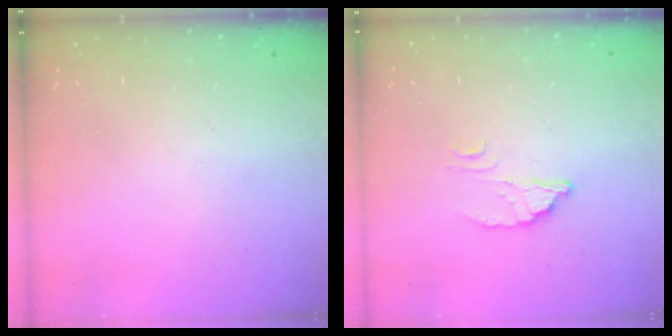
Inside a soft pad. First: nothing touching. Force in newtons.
{"total": 2.8, "press": 2.8, "slide": 0.2}